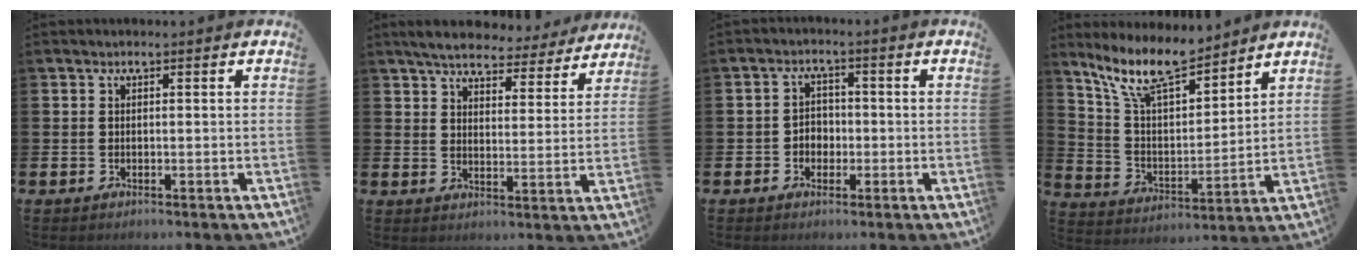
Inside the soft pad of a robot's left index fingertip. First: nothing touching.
{"total": 5.7, "force": [5.4, 1.1, 1.2], "torque": [-0.039, -0.036, 0.092]}
{"total": 2.7, "force": [-0.9, 2.3, 1.1], "torque": [-0.022, 0.007, -0.023]}
{"total": 10.6, "force": [9.1, 2.5, 4.8], "torque": [-0.132, -0.038, 0.167]}